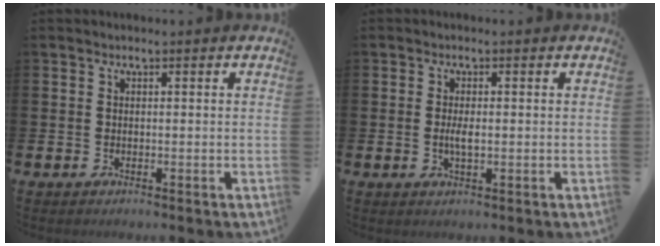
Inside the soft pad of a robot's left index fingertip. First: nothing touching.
{"total": 2.2, "force": [-0.1, 0.7, 2.1], "torque": [-0.032, -0.002, -0.005]}